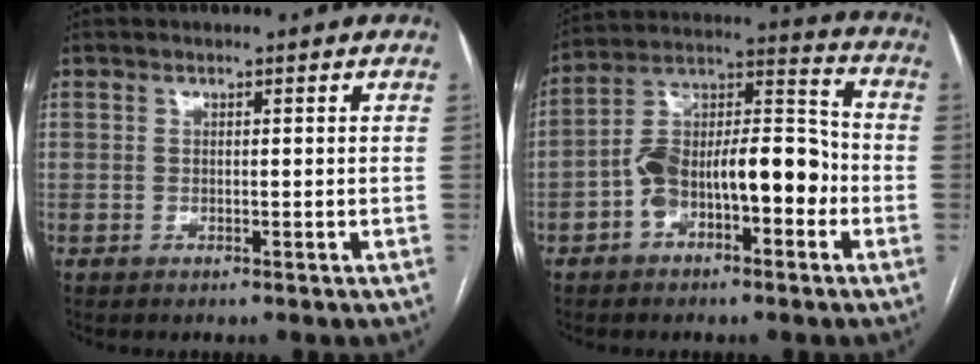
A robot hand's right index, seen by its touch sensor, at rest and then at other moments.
{"total": 13.3, "force": [-4.0, 5.7, 11.3], "torque": [-0.202, 0.046, -0.064]}